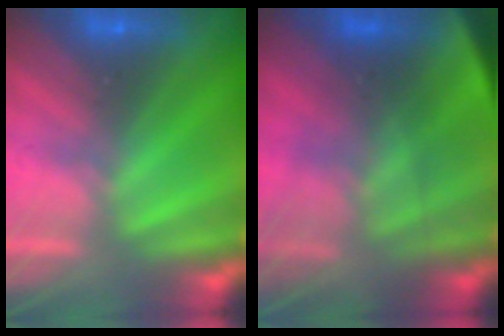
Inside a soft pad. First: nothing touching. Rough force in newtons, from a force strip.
{"total": 4.9}